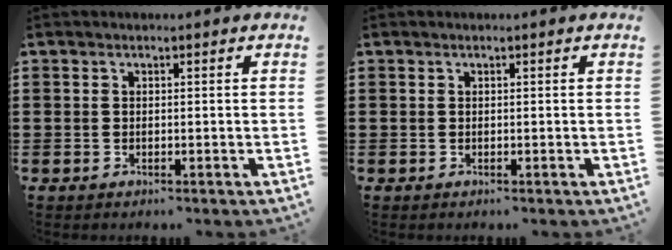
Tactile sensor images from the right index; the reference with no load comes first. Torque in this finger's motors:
{"motor_torque": [0.08, 0.03, 0.03, 0.01]}